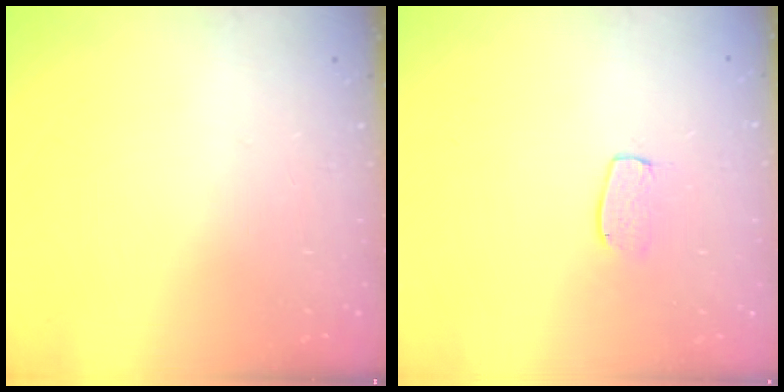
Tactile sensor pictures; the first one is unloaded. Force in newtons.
{"total": 5.7, "press": 5.7, "slide": 0.4}